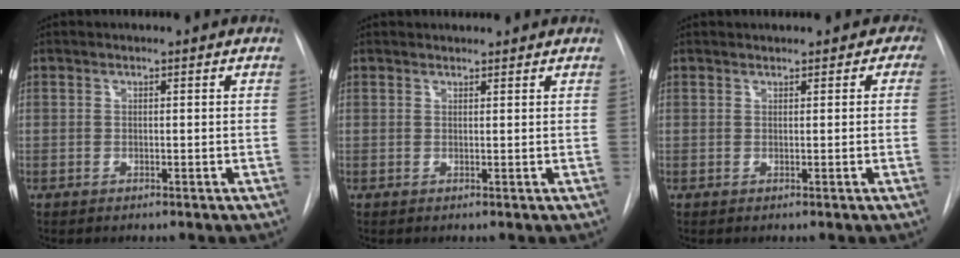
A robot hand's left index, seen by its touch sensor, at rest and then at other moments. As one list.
[{"total": 2.9, "force": [2.8, 0.6, 0.4], "torque": [-0.008, 0.023, 0.037]}, {"total": 2.8, "force": [1.8, 1.8, 1.0], "torque": [0.009, 0.014, 0.018]}]